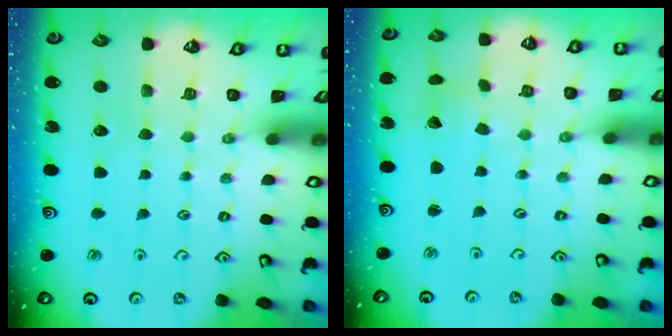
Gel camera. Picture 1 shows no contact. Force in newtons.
{"total": 2.3, "press": 2.3, "slide": 0.3}